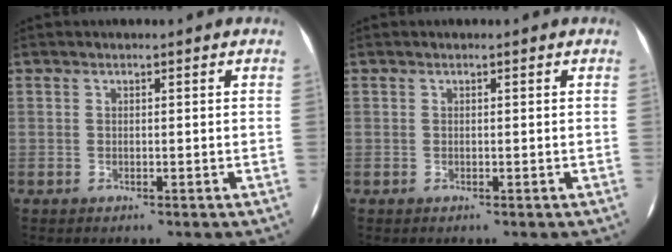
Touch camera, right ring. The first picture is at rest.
{"total": 0.0}